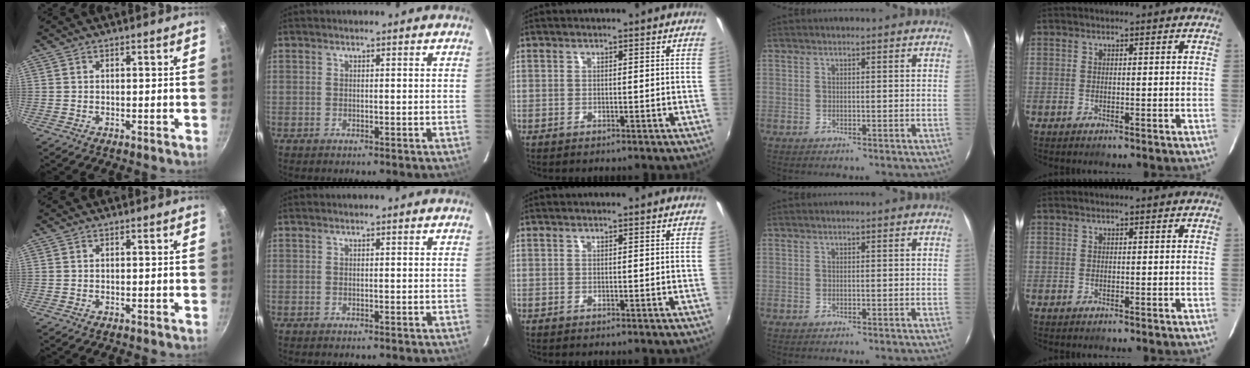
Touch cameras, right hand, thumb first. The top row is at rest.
{}